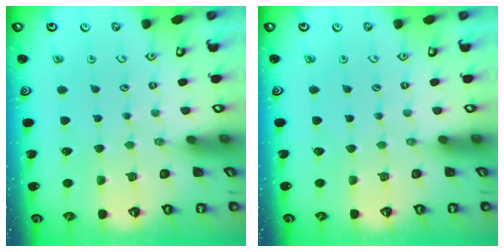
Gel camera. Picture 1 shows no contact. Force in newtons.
{"total": 0.0}